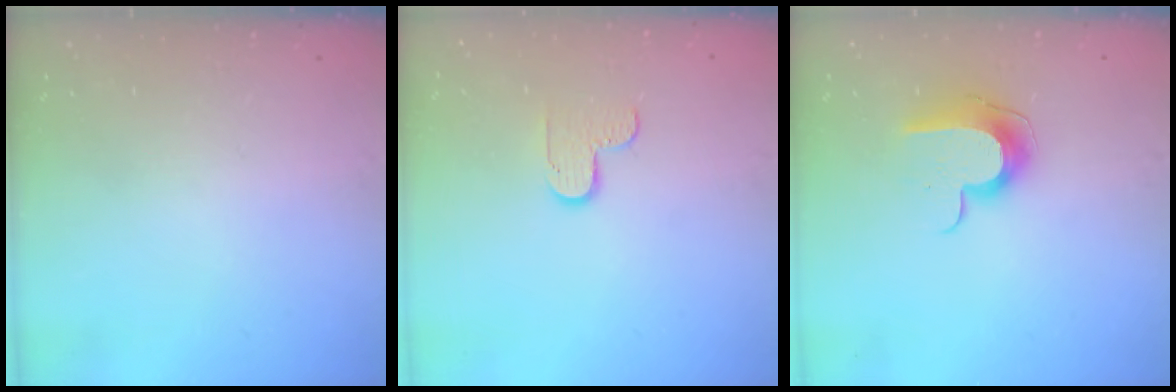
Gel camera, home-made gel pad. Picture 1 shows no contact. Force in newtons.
{"total": 5.7, "press": 5.7, "slide": 0.5}
{"total": 10.1, "press": 10.0, "slide": 1.0}